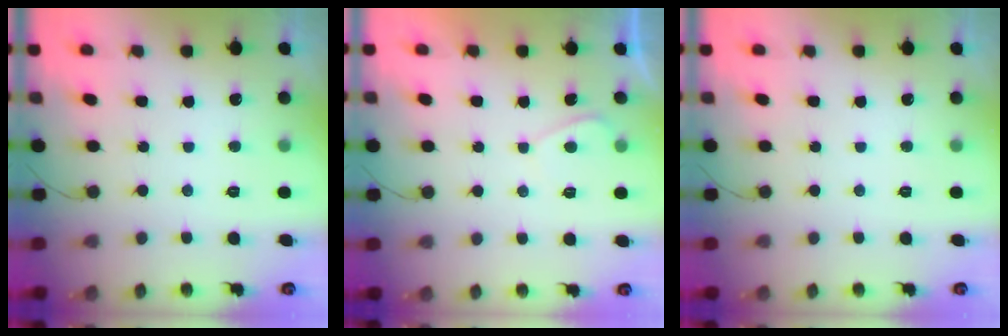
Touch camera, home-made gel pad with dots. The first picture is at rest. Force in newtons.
{"total": 0.6, "press": 0.4, "slide": 0.5}
{"total": 0.0}